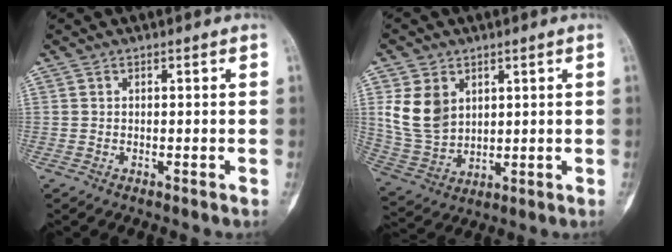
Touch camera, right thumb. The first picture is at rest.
{"total": 10.4, "force": [3.4, 7.7, 6.1], "torque": [-0.101, -0.016, 0.085]}